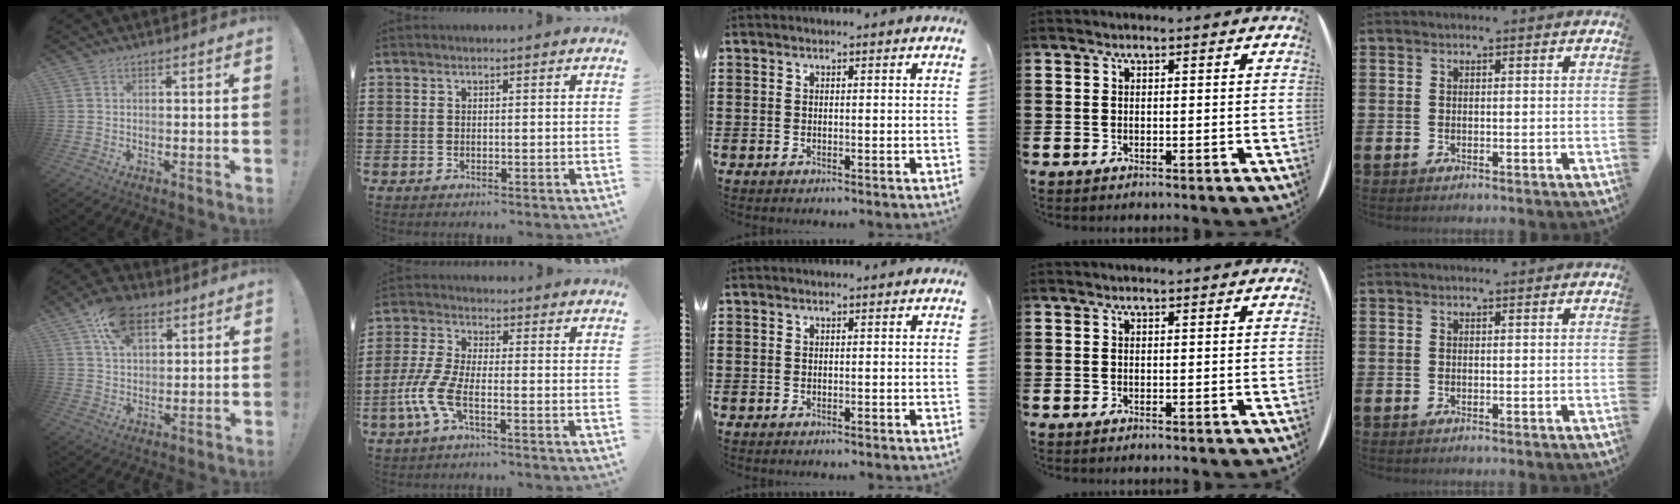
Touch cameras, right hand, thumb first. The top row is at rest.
{"thumb": {"total": 12.7, "force": [6.7, 7.9, 7.4], "torque": [-0.120, -0.013, 0.126]}, "index": {"total": 6.5, "force": [-2.9, 2.0, 5.4], "torque": [-0.150, -0.020, -0.064]}}